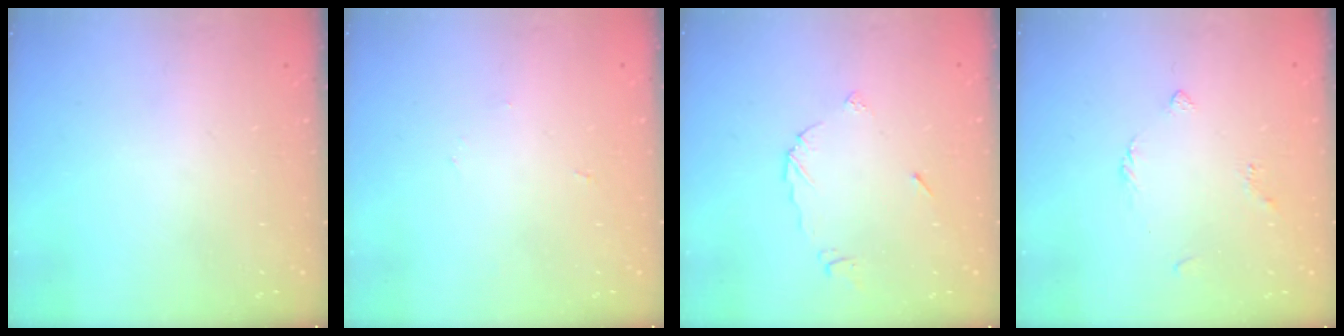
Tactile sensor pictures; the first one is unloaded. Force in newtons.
{"total": 2.4, "press": 2.4, "slide": 0.2}
{"total": 5.9, "press": 5.9, "slide": 0.3}
{"total": 2.6, "press": 2.5, "slide": 0.6}